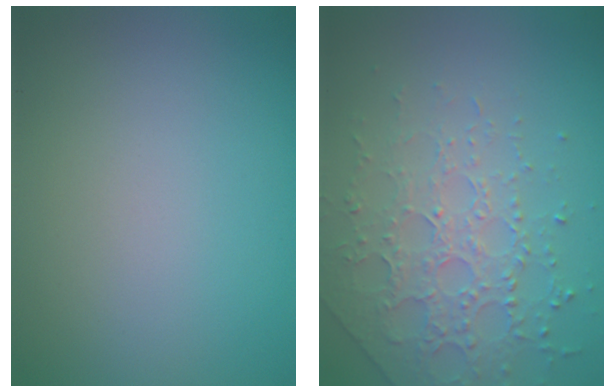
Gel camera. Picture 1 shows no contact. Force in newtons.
{"total": 3.7, "press": 3.5, "slide": 1.1}